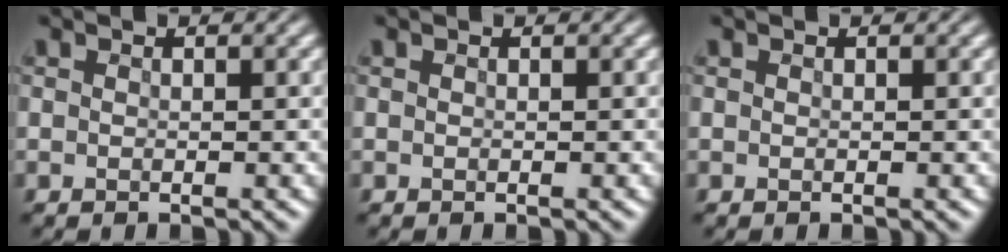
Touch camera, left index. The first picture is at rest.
{"total": 0.0}
{"total": 0.0}